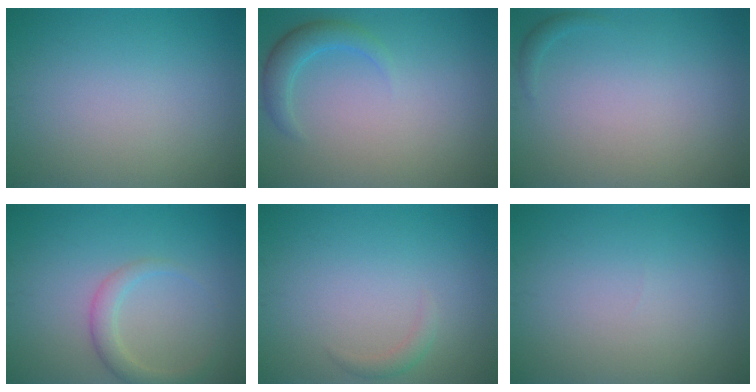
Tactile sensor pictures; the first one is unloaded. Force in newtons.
{"total": 2.4, "press": 2.4, "slide": 0.1}
{"total": 0.6, "press": 0.6, "slide": 0.1}
{"total": 2.4, "press": 2.4, "slide": 0.2}
{"total": 1.0, "press": 1.0, "slide": 0.0}
{"total": 0.0}